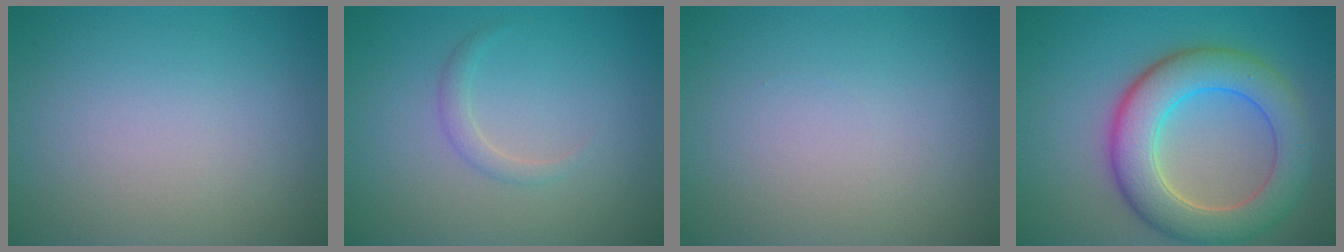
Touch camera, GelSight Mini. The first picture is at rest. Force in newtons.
{"total": 0.7, "press": 0.7, "slide": 0.1}
{"total": 0.0}
{"total": 7.8, "press": 7.8, "slide": 0.7}